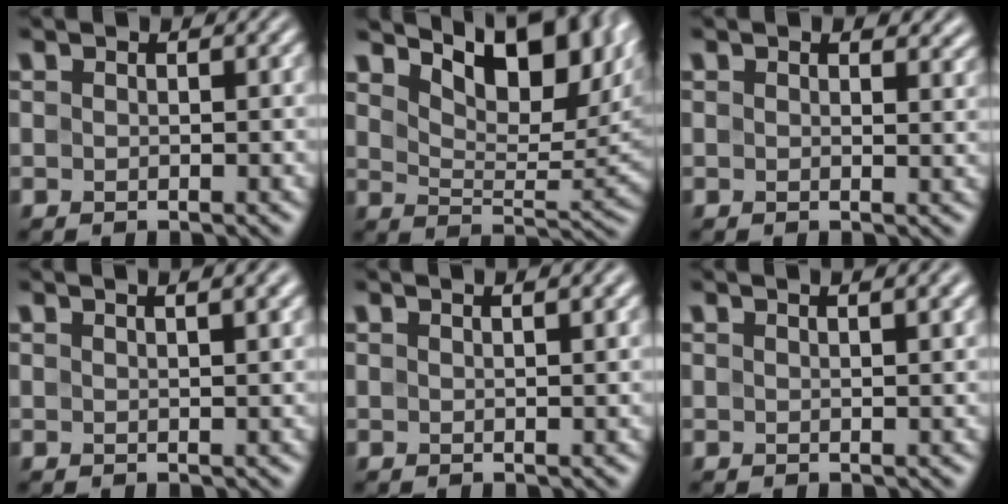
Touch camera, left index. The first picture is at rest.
{"total": 10.9, "force": [6.2, 4.3, 7.9], "torque": [-0.115, 0.011, 0.098]}
{"total": 2.1, "force": [1.5, 1.1, 1.0], "torque": [-0.017, -0.004, 0.024]}
{"total": 3.3, "force": [2.0, 1.0, 2.4], "torque": [-0.009, 0.017, 0.009]}
{"total": 1.8, "force": [1.2, 0.4, 1.3], "torque": [-0.009, 0.004, 0.015]}
{"total": 2.4, "force": [1.5, 0.6, 1.7], "torque": [-0.010, 0.006, 0.017]}